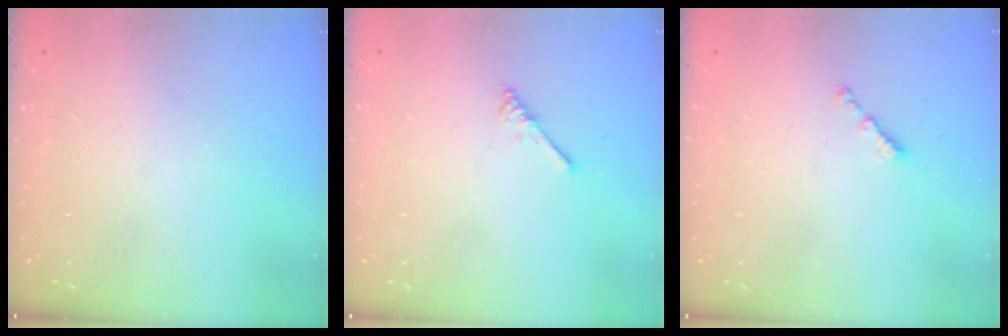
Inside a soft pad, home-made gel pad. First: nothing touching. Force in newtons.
{"total": 3.0, "press": 2.9, "slide": 0.5}
{"total": 1.1, "press": 1.0, "slide": 0.4}